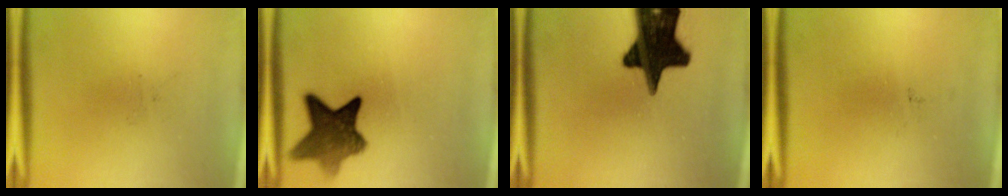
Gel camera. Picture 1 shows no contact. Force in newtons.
{"total": 9.0}
{"total": 19.6}
{"total": 0.0}